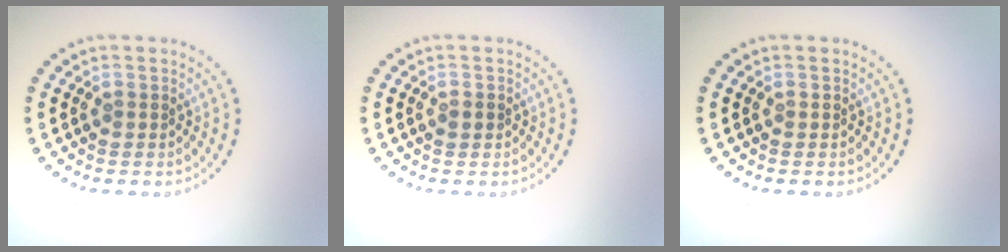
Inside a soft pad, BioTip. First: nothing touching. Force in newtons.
{"total": 1.1, "press": 1.1, "slide": 0.2}
{"total": 0.0}